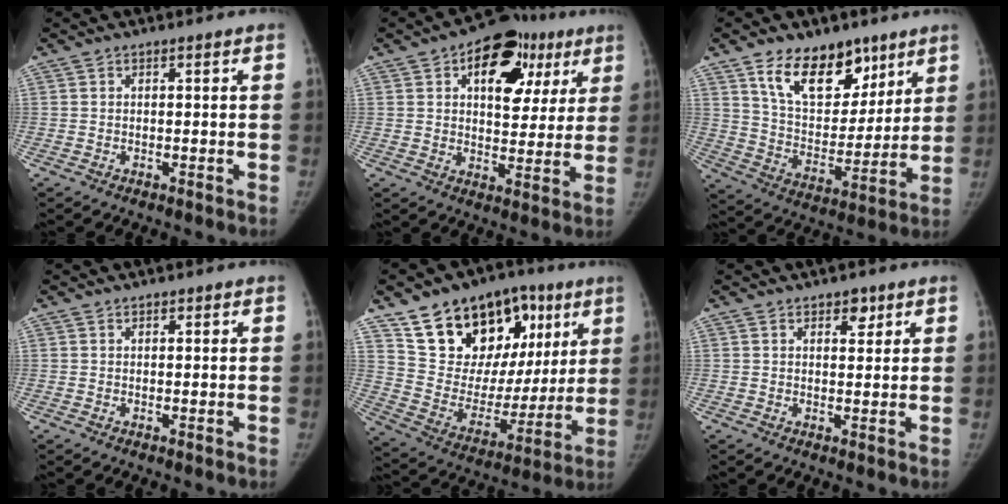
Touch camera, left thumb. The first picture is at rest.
{"total": 17.0, "force": [7.5, 10.4, 11.2], "torque": [-0.094, -0.002, 0.103]}
{"total": 17.0, "force": [10.5, 9.9, 8.9], "torque": [-0.088, -0.064, 0.185]}
{"total": 0.6, "force": [0.4, 0.4, 0.1], "torque": [0.004, -0.002, 0.005]}
{"total": 25.3, "force": [12.7, 16.0, 14.8], "torque": [-0.178, -0.006, 0.220]}
{"total": 2.9, "force": [1.8, 1.7, 1.5], "torque": [-0.001, -0.009, 0.026]}